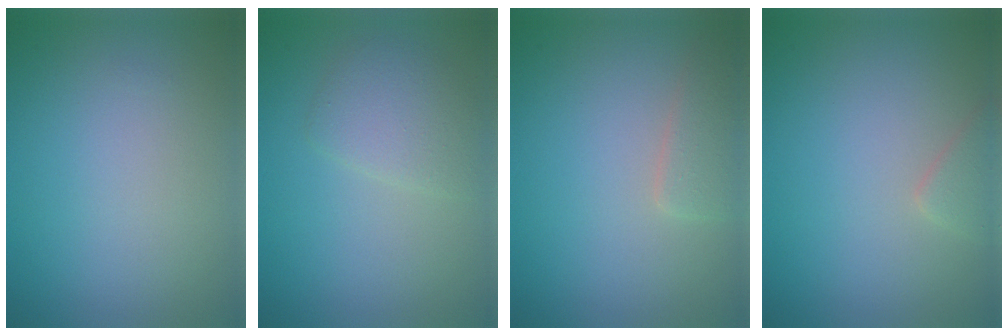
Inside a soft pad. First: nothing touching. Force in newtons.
{"total": 2.7, "press": 2.7, "slide": 0.1}
{"total": 2.0, "press": 2.0, "slide": 0.2}
{"total": 1.5, "press": 1.5, "slide": 0.1}